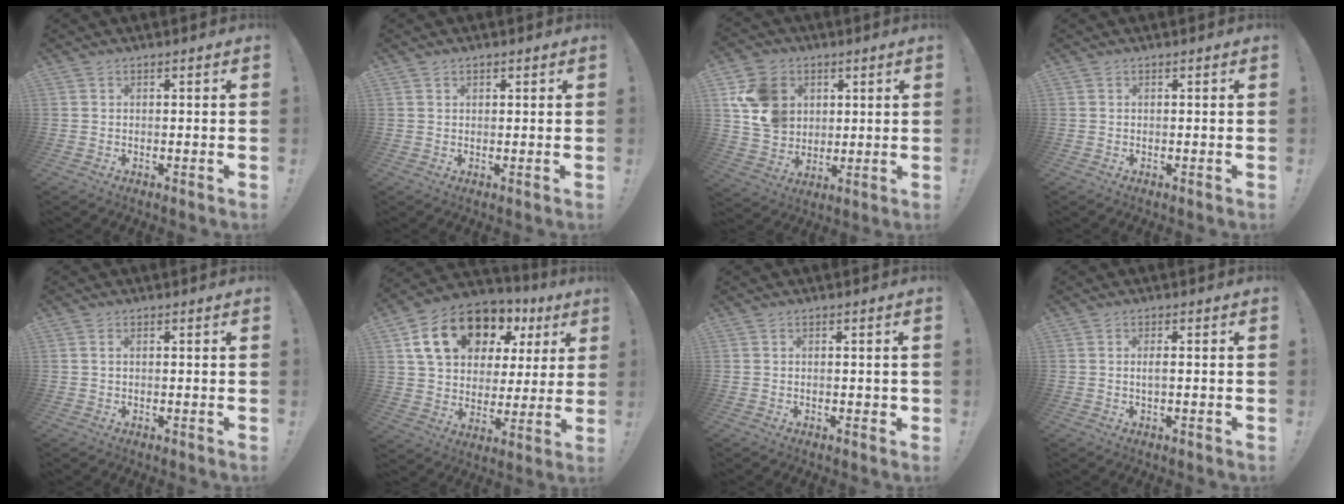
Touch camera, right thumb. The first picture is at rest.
{"total": 1.0, "force": [0.8, 0.6, 0.1], "torque": [0.004, -0.002, 0.014]}
{"total": 14.5, "force": [4.4, 12.2, 6.4], "torque": [-0.106, -0.011, 0.093]}
{"total": 0.0}
{"total": 0.9, "force": [0.3, 0.5, 0.6], "torque": [-0.006, -0.001, 0.003]}
{"total": 19.7, "force": [10.3, 12.7, 10.9], "torque": [-0.179, -0.040, 0.200]}
{"total": 1.1, "force": [-0.2, 0.7, 0.9], "torque": [-0.019, 0.006, -0.002]}
{"total": 1.9, "force": [-0.2, 0.3, 1.9], "torque": [-0.031, 0.000, -0.007]}